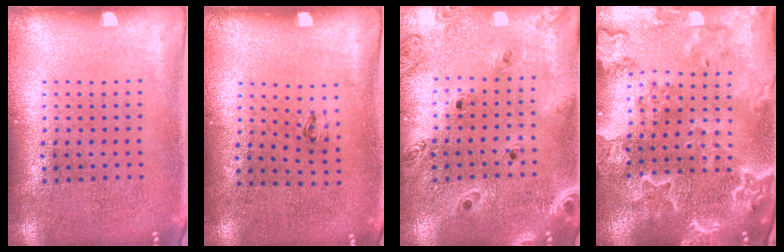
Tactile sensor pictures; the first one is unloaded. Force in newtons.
{"total": 0.6, "press": 0.2, "slide": 0.5}
{"total": 0.9, "press": 0.9, "slide": 0.1}
{"total": 3.7, "press": 3.2, "slide": 1.8}